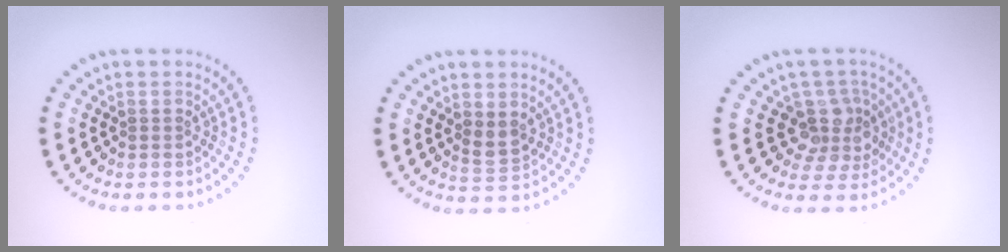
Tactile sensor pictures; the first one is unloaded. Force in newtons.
{"total": 1.5, "press": 1.5, "slide": 0.5}
{"total": 3.8, "press": 3.1, "slide": 2.1}